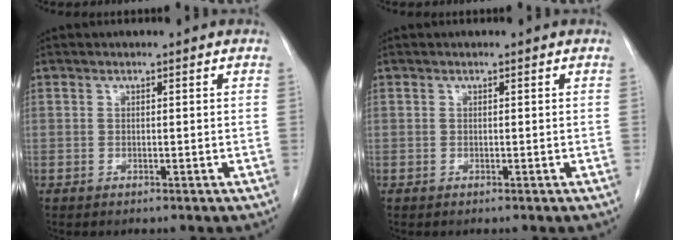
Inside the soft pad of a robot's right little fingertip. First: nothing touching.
{"total": 0.0}